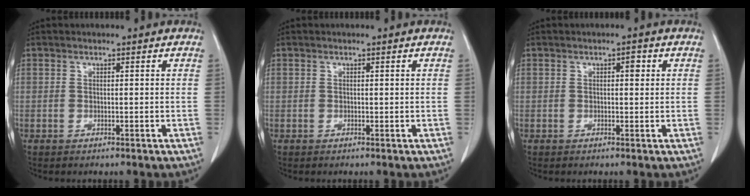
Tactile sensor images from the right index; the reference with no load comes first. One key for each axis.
{"total": 0.0}
{"total": 1.6, "fx": 0.5, "fy": 0.7, "fz": 1.3, "tx": -0.013, "ty": 0.003, "tz": 0.005}